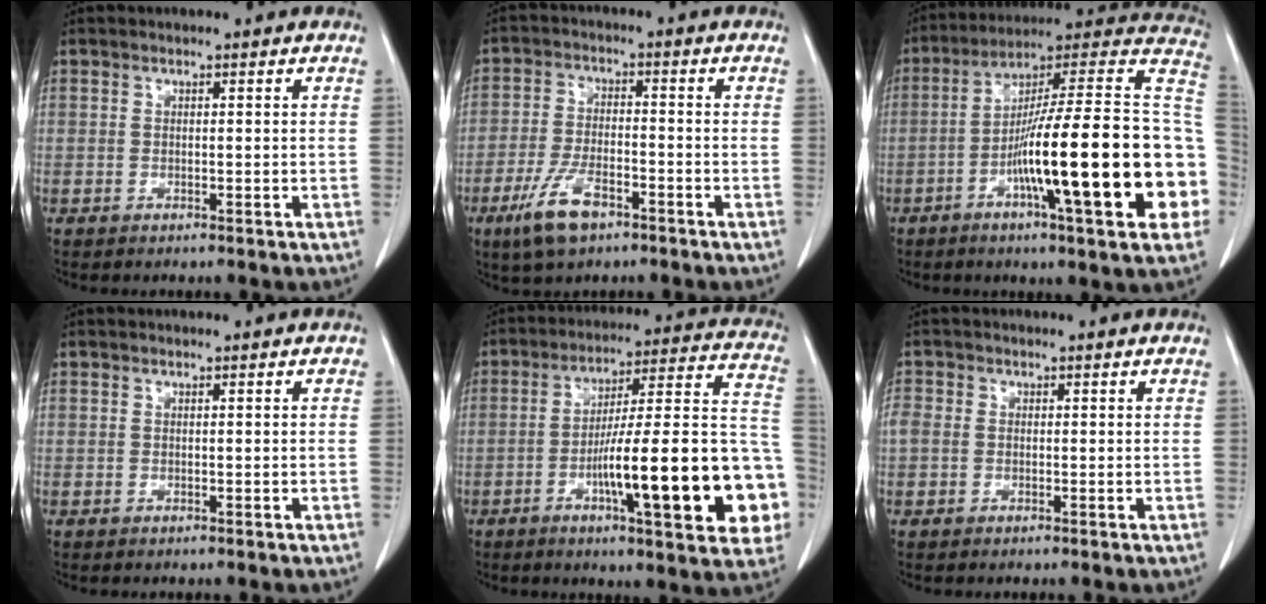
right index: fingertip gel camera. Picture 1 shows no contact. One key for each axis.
{"total": 7.8, "fx": -4.7, "fy": 2.9, "fz": 5.6, "tx": -0.118, "ty": -0.008, "tz": -0.082}
{"total": 28.0, "fx": -6.1, "fy": 2.4, "fz": 27.2, "tx": -0.314, "ty": 0.009, "tz": -0.104}
{"total": 0.0}
{"total": 24.0, "fx": -6.9, "fy": 3.5, "fz": 22.8, "tx": -0.243, "ty": 0.025, "tz": -0.090}
{"total": 2.1, "fx": 0.0, "fy": 1.8, "fz": 1.1, "tx": -0.036, "ty": 0.014, "tz": 0.001}